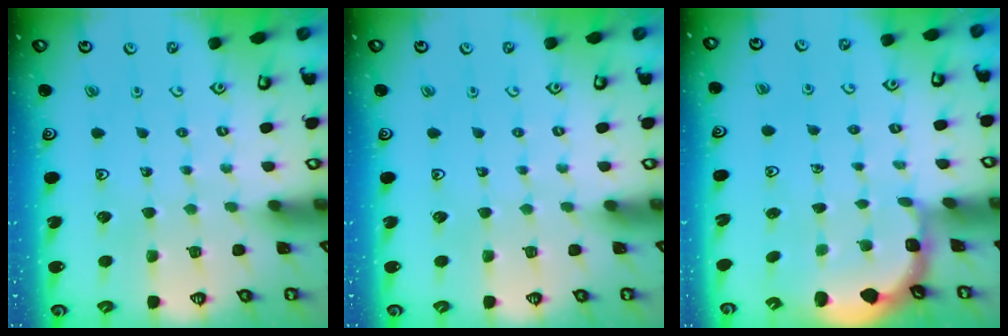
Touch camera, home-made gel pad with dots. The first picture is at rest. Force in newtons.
{"total": 0.0}
{"total": 2.0, "press": 1.6, "slide": 1.2}